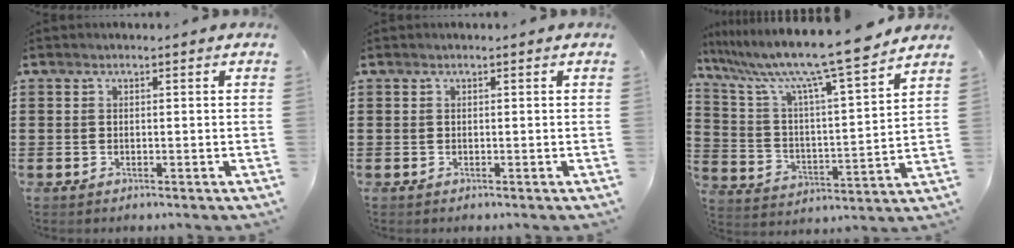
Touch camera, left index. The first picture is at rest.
{"total": 0.0}
{"total": 11.6, "force": [9.7, 0.0, 6.3], "torque": [-0.159, -0.063, 0.156]}